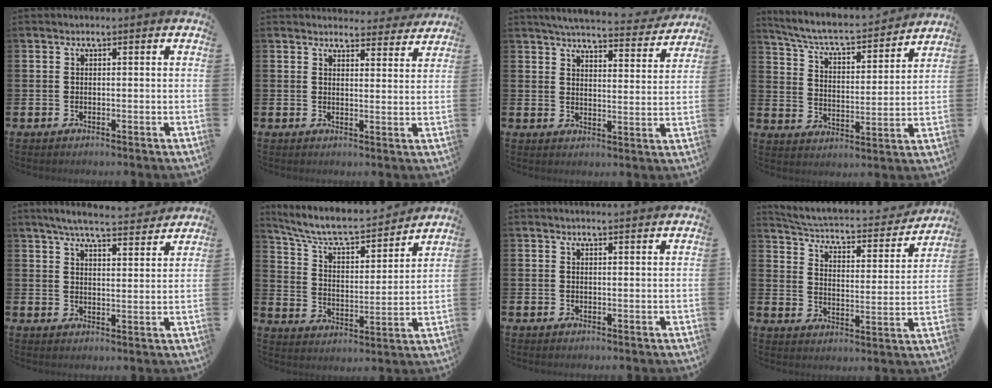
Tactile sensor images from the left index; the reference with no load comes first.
{"total": 4.0, "force": [3.9, 0.8, 0.1], "torque": [0.005, -0.026, 0.068]}
{"total": 5.6, "force": [5.4, 0.6, 1.4], "torque": [-0.031, -0.039, 0.091]}
{"total": 6.5, "force": [6.0, 1.0, 2.3], "torque": [-0.073, -0.051, 0.097]}
{"total": 6.0, "force": [5.7, 0.3, 1.8], "torque": [-0.037, -0.035, 0.096]}
{"total": 8.0, "force": [7.3, 1.7, 2.8], "torque": [-0.089, -0.053, 0.123]}
{"total": 1.2, "force": [1.2, -0.1, 0.0], "torque": [0.013, -0.010, 0.019]}
{"total": 4.6, "force": [4.1, 1.2, 1.5], "torque": [-0.053, -0.039, 0.060]}